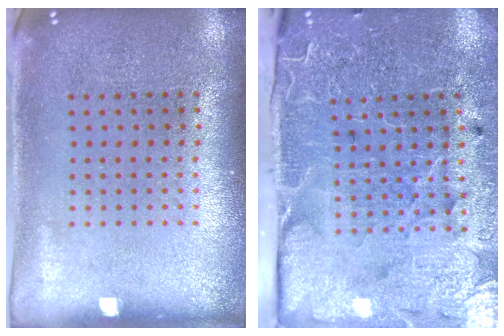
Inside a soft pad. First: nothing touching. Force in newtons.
{"total": 3.7, "press": 3.6, "slide": 1.0}